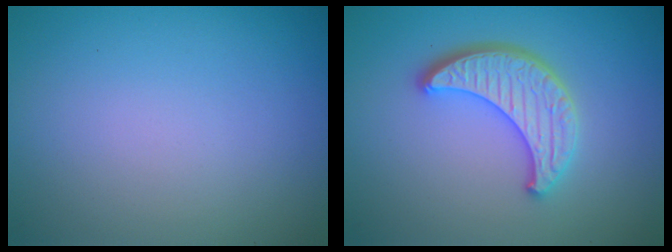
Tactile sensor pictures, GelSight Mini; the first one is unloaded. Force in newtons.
{"total": 4.1, "press": 3.6, "slide": 1.9}